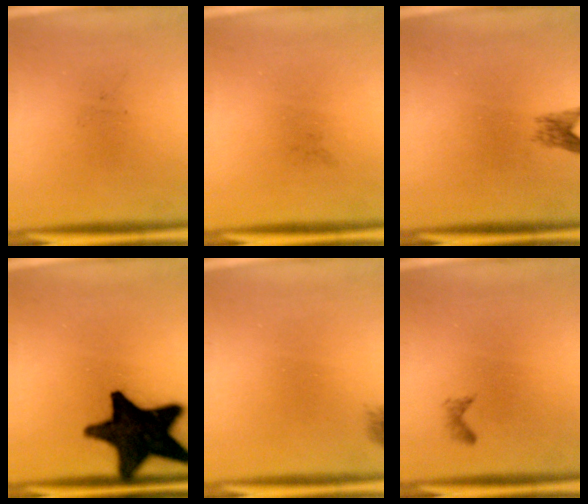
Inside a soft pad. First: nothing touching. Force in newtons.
{"total": 0.0}
{"total": 1.9}
{"total": 19.3}
{"total": 0.9}
{"total": 0.6}